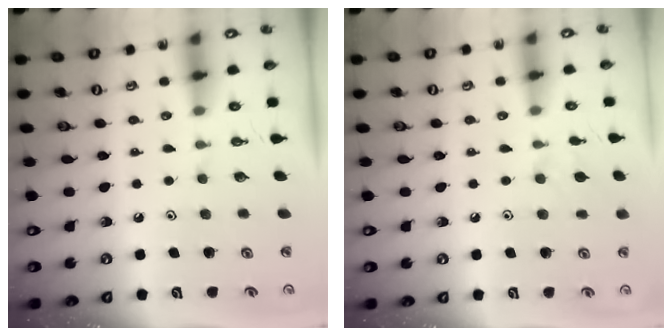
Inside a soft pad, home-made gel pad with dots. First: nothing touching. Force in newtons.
{"total": 5.3, "press": 5.2, "slide": 0.9}